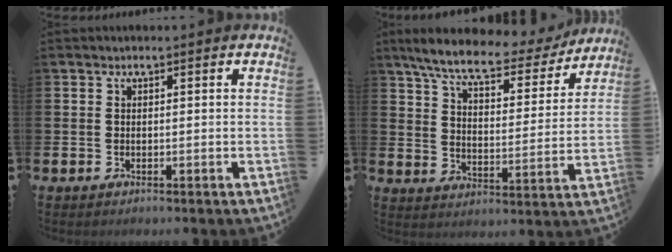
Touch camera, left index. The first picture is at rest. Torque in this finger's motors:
{"motor_torque": [1.13, -1.00, 0.76, 0.21]}